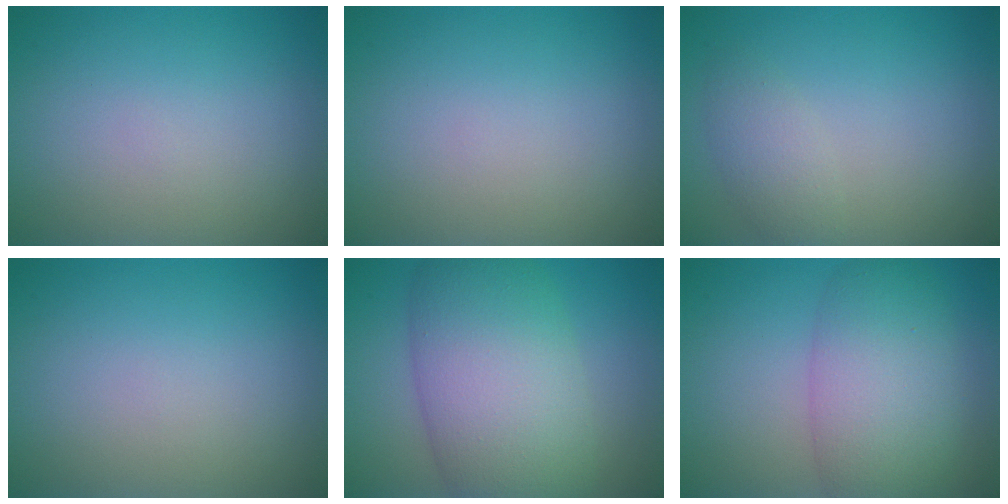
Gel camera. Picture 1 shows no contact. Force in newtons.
{"total": 0.0}
{"total": 1.9, "press": 1.9, "slide": 0.1}
{"total": 0.0}
{"total": 10.4, "press": 10.4, "slide": 0.4}
{"total": 6.9, "press": 6.9, "slide": 0.2}